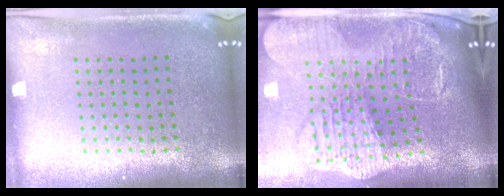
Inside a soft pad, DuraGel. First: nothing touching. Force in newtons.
{"total": 3.8, "press": 2.9, "slide": 2.4}